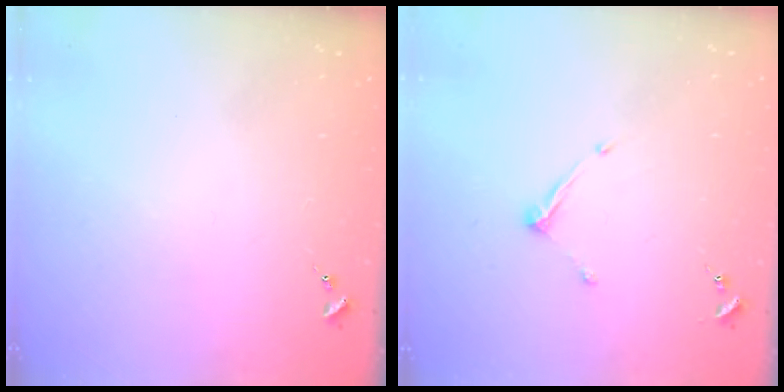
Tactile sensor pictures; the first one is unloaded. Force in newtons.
{"total": 6.7, "press": 6.7, "slide": 0.3}